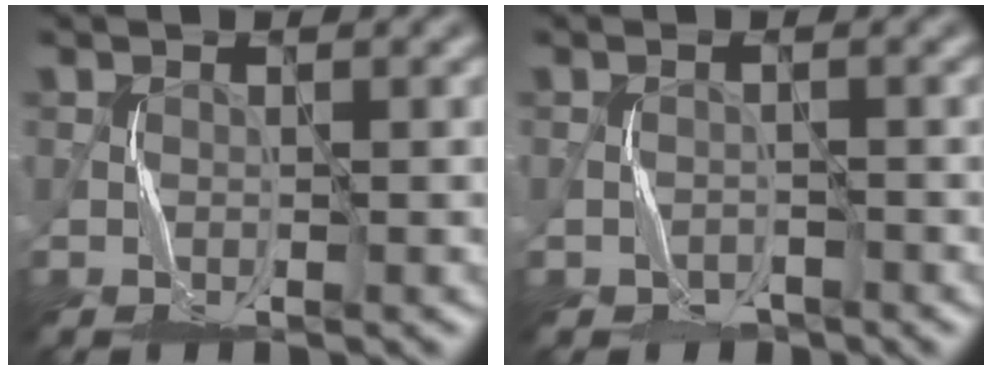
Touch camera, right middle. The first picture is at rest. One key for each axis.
{"total": 1.4, "fx": -1.2, "fy": 0.4, "fz": -0.5, "tx": 0.005, "ty": -0.008, "tz": -0.021}